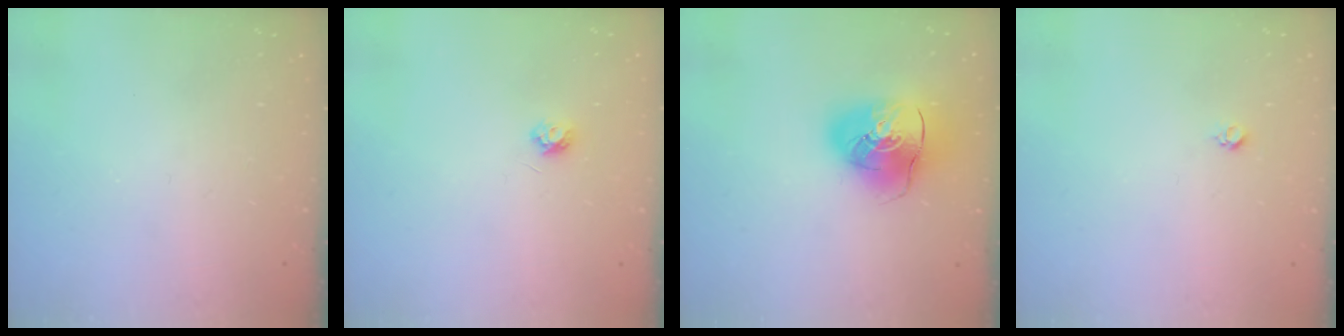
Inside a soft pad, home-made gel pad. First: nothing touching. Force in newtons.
{"total": 3.9, "press": 3.9, "slide": 0.6}
{"total": 14.3, "press": 14.1, "slide": 2.3}
{"total": 3.0, "press": 2.9, "slide": 0.4}